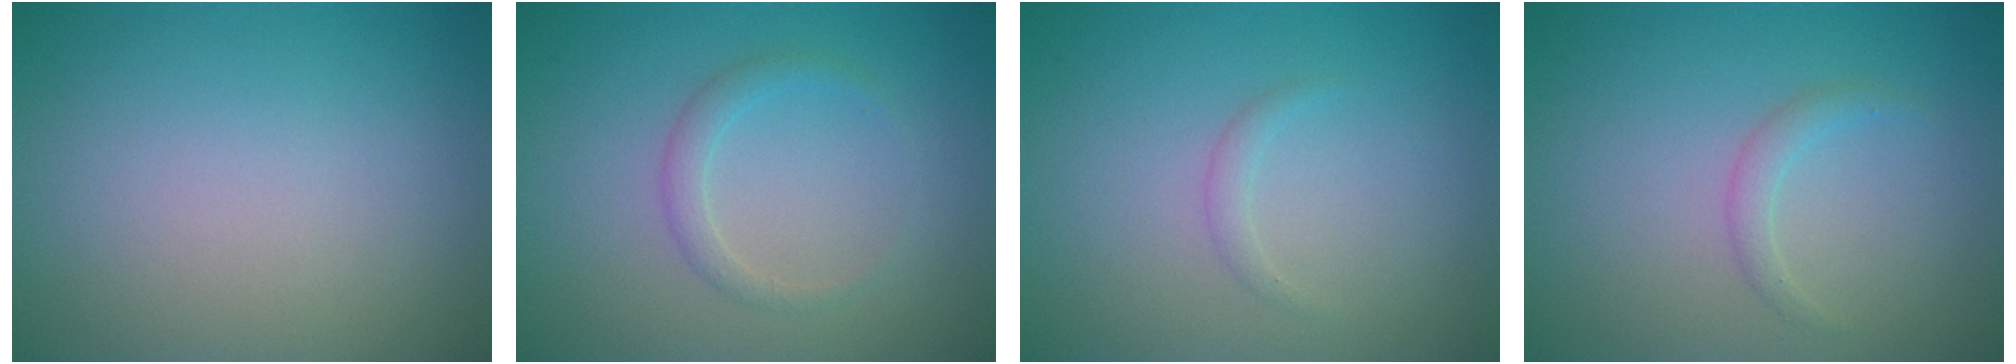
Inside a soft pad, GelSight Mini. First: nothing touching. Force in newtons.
{"total": 1.5, "press": 1.5, "slide": 0.2}
{"total": 0.8, "press": 0.8, "slide": 0.0}
{"total": 1.2, "press": 1.2, "slide": 0.0}